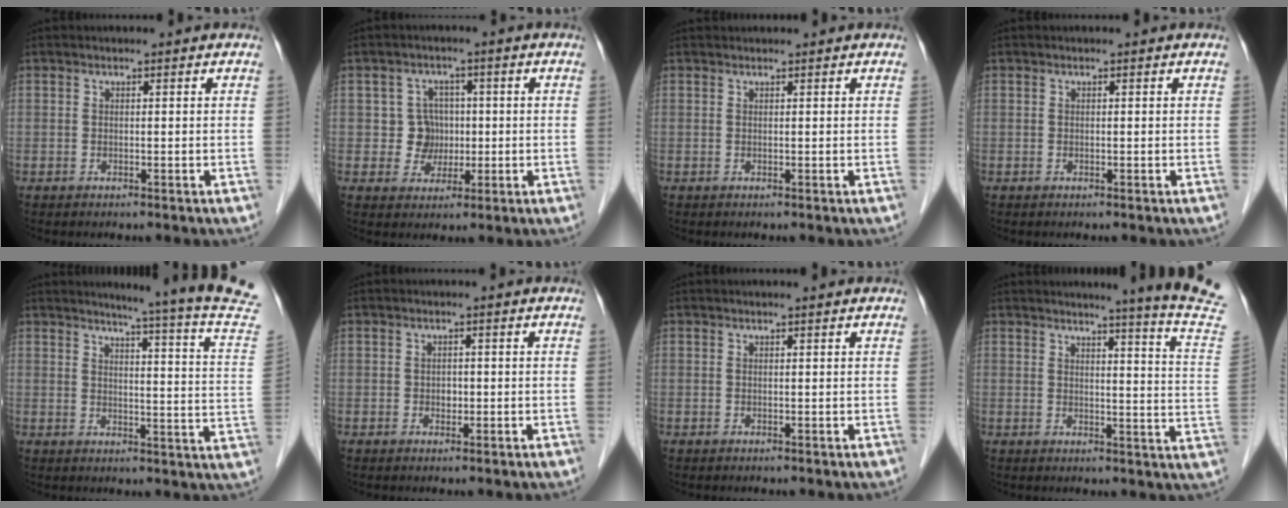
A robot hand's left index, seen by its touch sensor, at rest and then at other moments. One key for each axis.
{"total": 4.6, "fx": 0.0, "fy": 4.5, "fz": 0.5, "tx": -0.004, "ty": 0.010, "tz": 0.004}
{"total": 1.0, "fx": 1.0, "fy": 0.0, "fz": 0.2, "tx": -0.004, "ty": 0.021, "tz": 0.022}
{"total": 0.0}
{"total": 18.2, "fx": 16.5, "fy": -2.9, "fz": 7.1, "tx": -0.101, "ty": -0.108, "tz": 0.177}
{"total": 1.2, "fx": -0.2, "fy": 1.0, "fz": 0.7, "tx": -0.012, "ty": 0.002, "tz": -0.001}
{"total": 0.9, "fx": 0.7, "fy": -0.1, "fz": 0.5, "tx": -0.009, "ty": 0.005, "tz": 0.014}
{"total": 13.1, "fx": 11.6, "fy": -2.8, "fz": 5.2, "tx": -0.069, "ty": -0.094, "tz": 0.114}